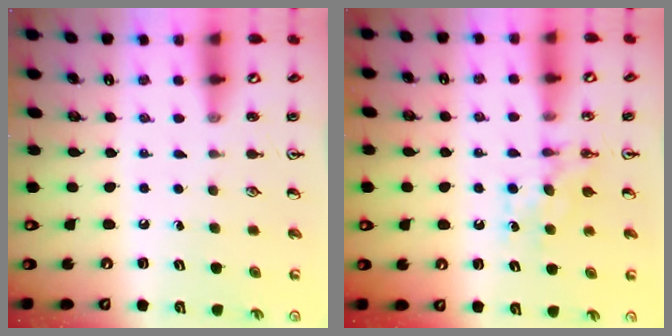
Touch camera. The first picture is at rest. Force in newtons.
{"total": 5.5, "press": 5.5, "slide": 0.7}